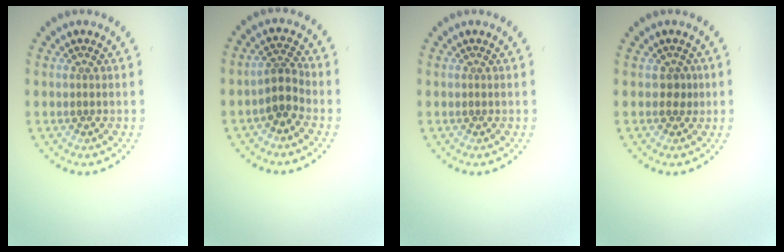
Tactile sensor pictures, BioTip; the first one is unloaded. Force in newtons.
{"total": 2.5, "press": 2.0, "slide": 1.5}
{"total": 0.0}
{"total": 1.2, "press": 0.9, "slide": 0.7}